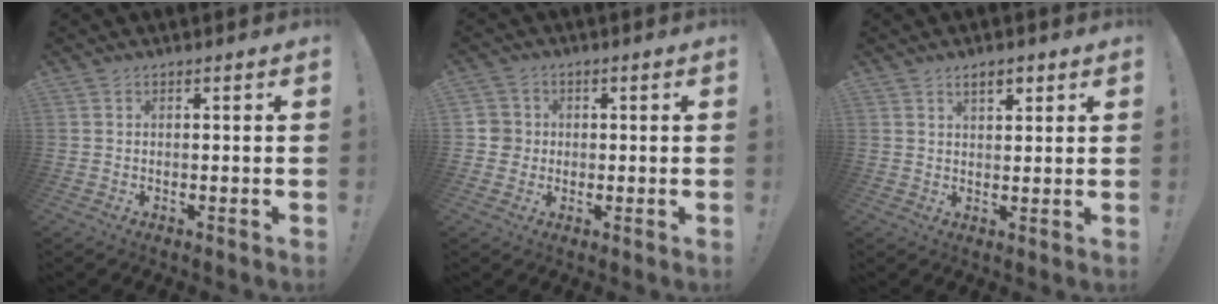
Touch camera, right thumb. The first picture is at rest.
{"total": 4.5, "force": [-0.1, 4.4, 0.8], "torque": [-0.022, 0.009, -0.001]}
{"total": 4.2, "force": [2.6, 1.9, 2.7], "torque": [-0.037, -0.009, 0.043]}